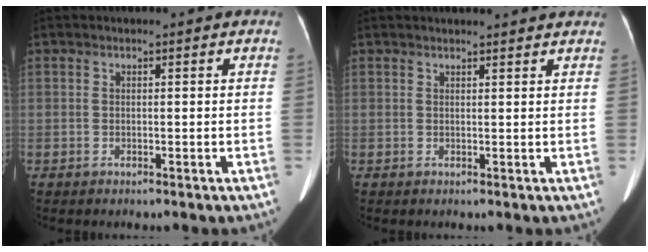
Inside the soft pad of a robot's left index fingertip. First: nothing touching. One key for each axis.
{"total": 6.4, "fx": 6.1, "fy": 0.5, "fz": 1.8, "tx": -0.020, "ty": 0.023, "tz": 0.062}